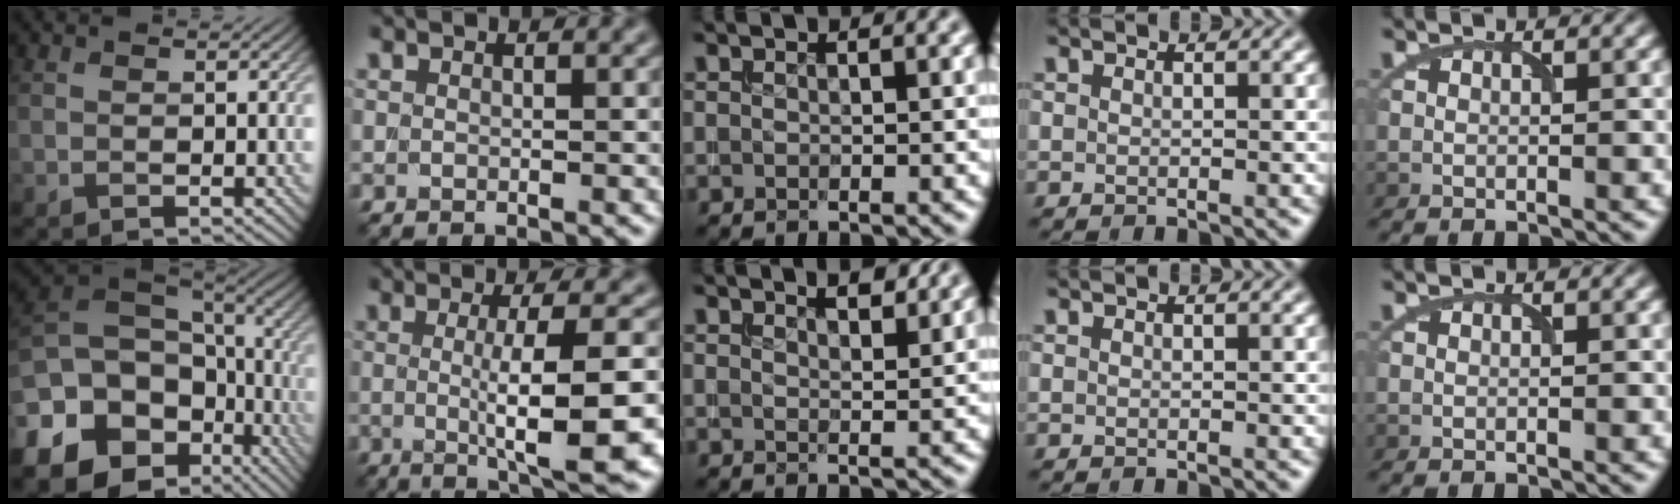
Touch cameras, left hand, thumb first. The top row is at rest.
{"thumb": {"total": 20.1, "force": [-6.9, 15.3, 11.2], "torque": [-0.266, -0.024, -0.085]}, "index": {"total": 9.0, "force": [-0.9, 1.9, 8.7], "torque": [-0.116, -0.012, -0.009]}, "middle": {"total": 1.9, "force": [1.6, 0.3, 1.0], "torque": [-0.014, 0.000, 0.026]}}